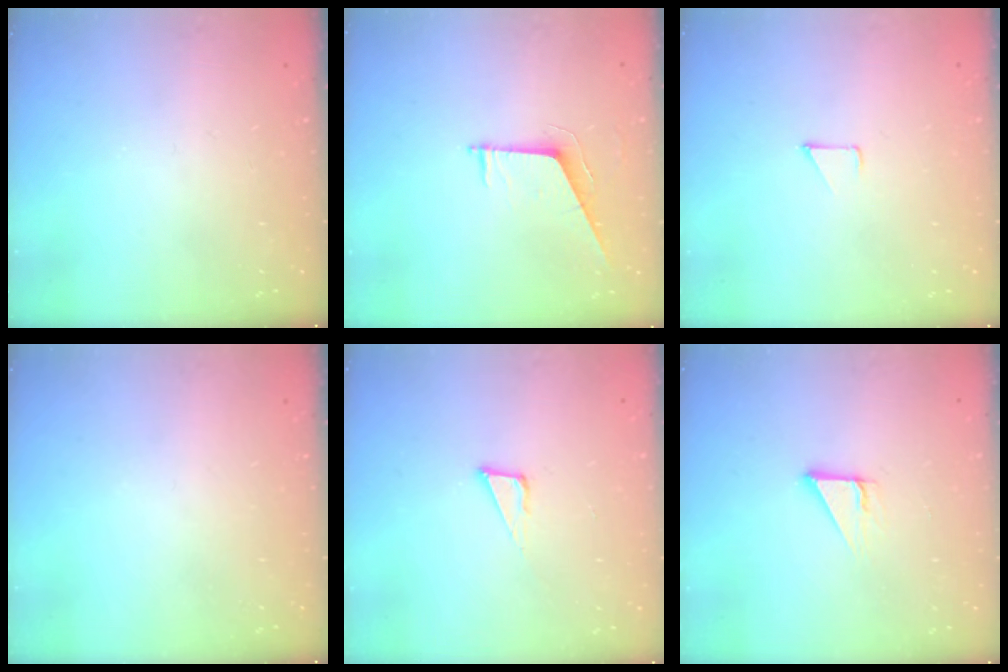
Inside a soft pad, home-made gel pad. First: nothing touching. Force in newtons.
{"total": 6.5, "press": 6.5, "slide": 0.2}
{"total": 3.3, "press": 3.3, "slide": 0.3}
{"total": 0.0}
{"total": 5.1, "press": 5.0, "slide": 0.9}
{"total": 4.0, "press": 4.0, "slide": 0.2}